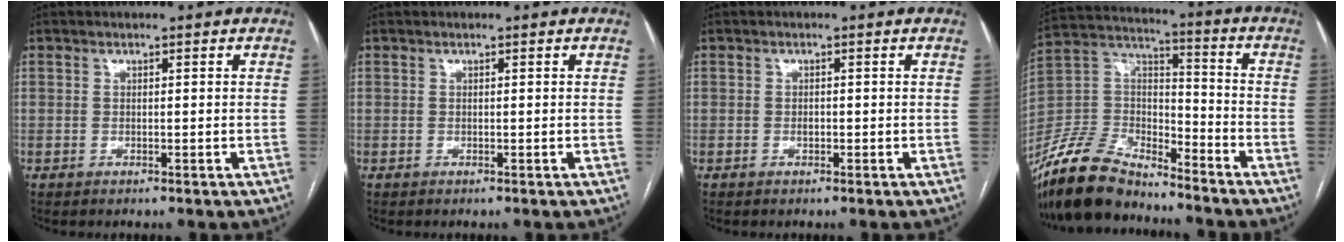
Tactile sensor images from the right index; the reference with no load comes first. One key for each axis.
{"total": 0.0}
{"total": 0.7, "fx": -0.3, "fy": 0.4, "fz": 0.5, "tx": -0.008, "ty": 0.002, "tz": -0.007}
{"total": 15.5, "fx": -13.5, "fy": 5.2, "fz": 5.7, "tx": -0.118, "ty": 0.024, "tz": -0.257}